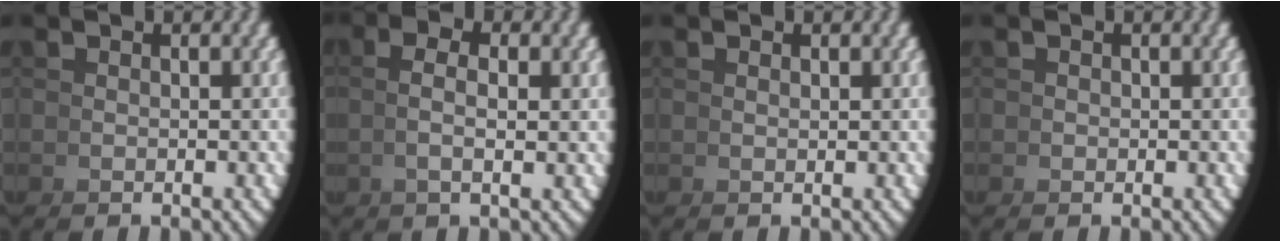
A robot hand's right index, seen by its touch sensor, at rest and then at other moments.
{"total": 2.4, "force": [1.0, -0.3, 2.2], "torque": [-0.040, 0.006, 0.019]}
{"total": 0.8, "force": [0.7, -0.5, -0.1], "torque": [0.001, 0.001, 0.014]}
{"total": 0.0}